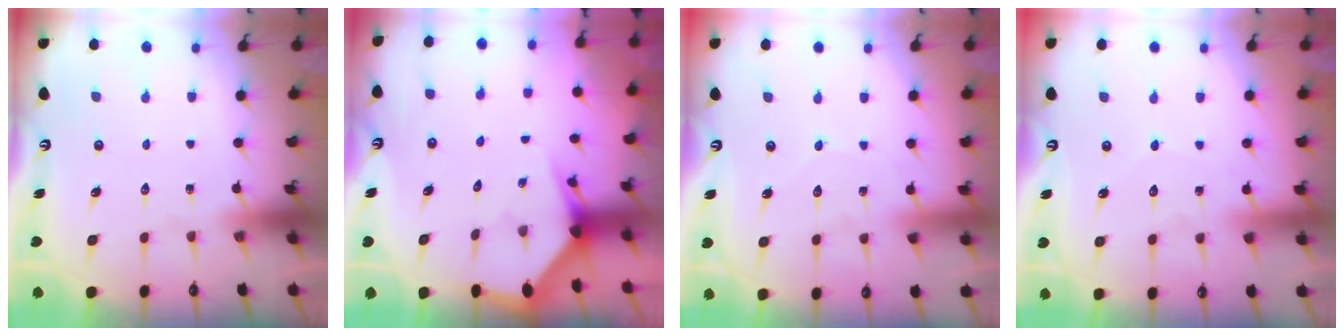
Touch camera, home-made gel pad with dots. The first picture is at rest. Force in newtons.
{"total": 2.9, "press": 2.9, "slide": 0.1}
{"total": 4.4, "press": 4.4, "slide": 0.4}
{"total": 4.0, "press": 4.0, "slide": 0.5}